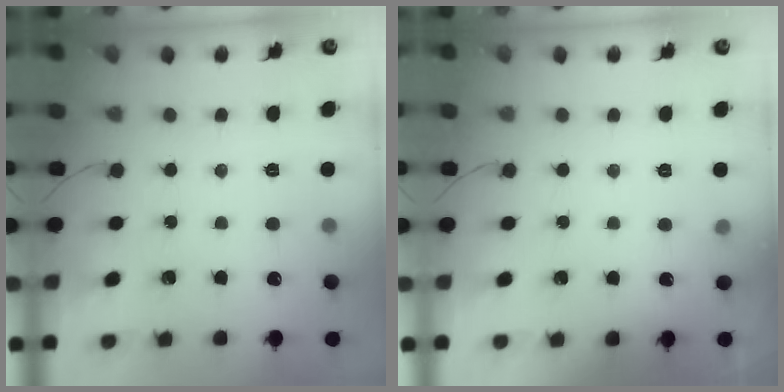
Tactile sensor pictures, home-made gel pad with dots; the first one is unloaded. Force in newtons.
{"total": 2.9, "press": 2.6, "slide": 1.2}